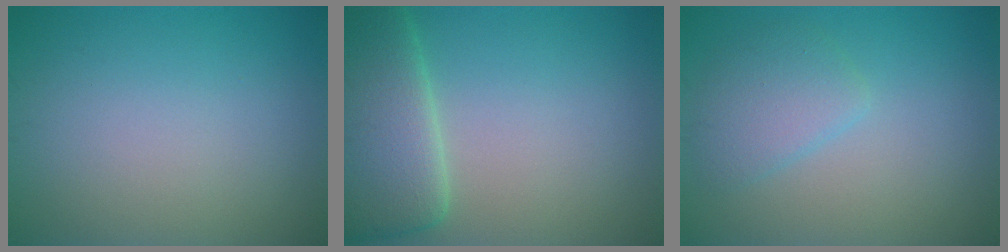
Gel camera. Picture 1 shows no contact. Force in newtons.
{"total": 7.2, "press": 7.1, "slide": 0.3}
{"total": 2.7, "press": 2.7, "slide": 0.2}